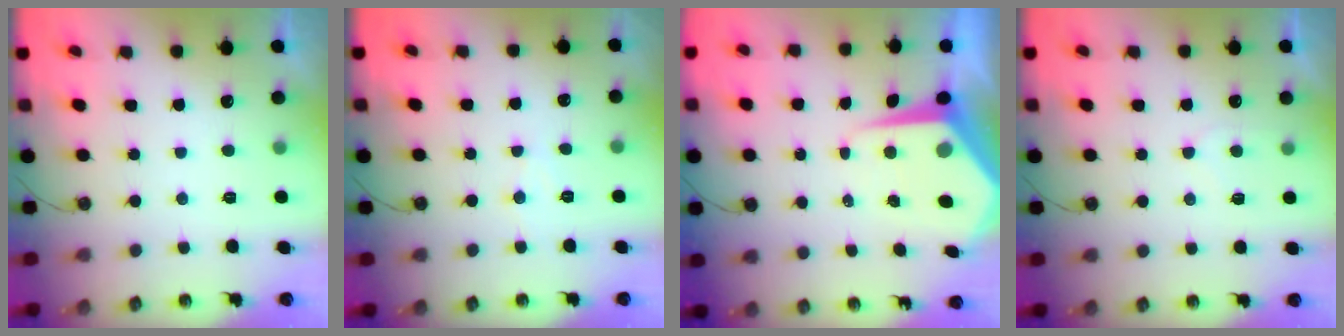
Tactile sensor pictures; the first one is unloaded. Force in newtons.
{"total": 4.3, "press": 4.2, "slide": 0.7}
{"total": 9.3, "press": 9.3, "slide": 0.9}
{"total": 5.9, "press": 5.9, "slide": 0.7}